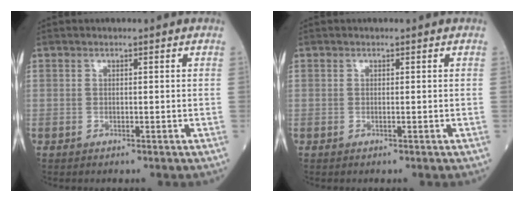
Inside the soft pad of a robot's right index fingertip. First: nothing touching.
{"total": 0.0}